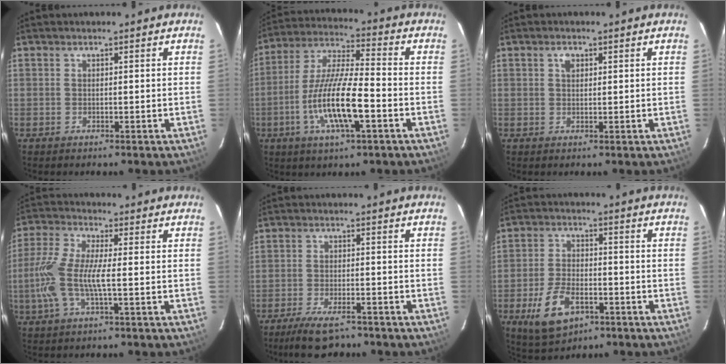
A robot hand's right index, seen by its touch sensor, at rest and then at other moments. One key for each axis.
{"total": 14.6, "fx": -4.9, "fy": 2.9, "fz": 13.5, "tx": -0.274, "ty": -0.008, "tz": -0.095}
{"total": 1.6, "fx": 0.7, "fy": 1.1, "fz": 1.0, "tx": -0.016, "ty": 0.007, "tz": 0.011}
{"total": 10.1, "fx": -1.7, "fy": 2.1, "fz": 9.7, "tx": -0.221, "ty": 0.001, "tz": -0.035}
{"total": 8.0, "fx": -6.5, "fy": 2.3, "fz": 4.1, "tx": -0.103, "ty": -0.013, "tz": -0.112}
{"total": 10.6, "fx": -5.0, "fy": 5.9, "fz": 7.3, "tx": -0.160, "ty": -0.003, "tz": -0.081}